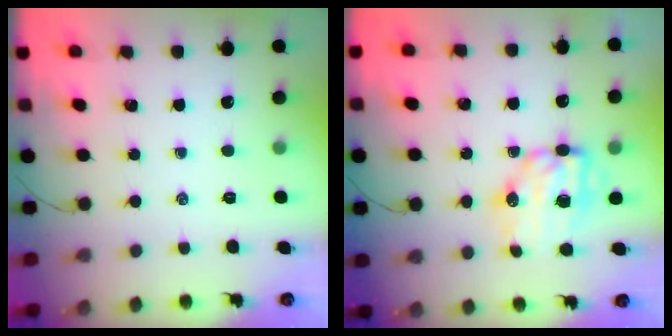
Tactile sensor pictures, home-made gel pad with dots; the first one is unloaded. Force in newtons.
{"total": 9.3, "press": 9.1, "slide": 1.8}